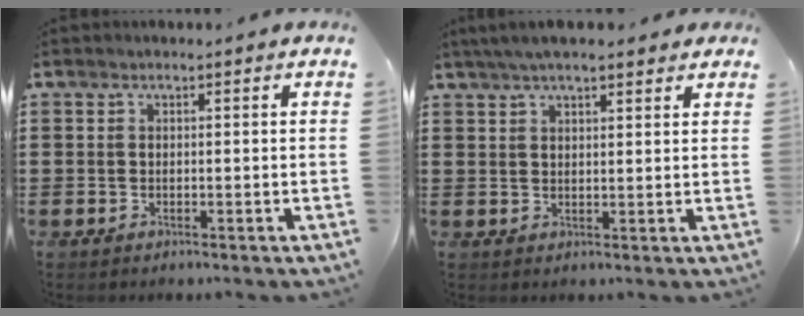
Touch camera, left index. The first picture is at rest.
{"total": 4.2, "force": [3.4, 0.8, 2.3], "torque": [-0.052, 0.004, 0.062]}